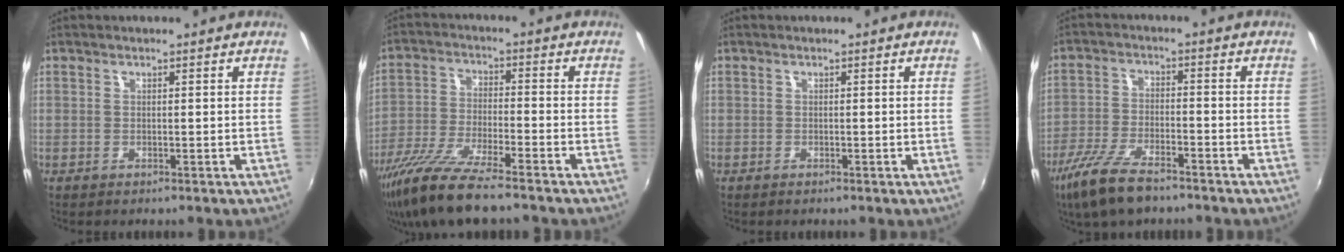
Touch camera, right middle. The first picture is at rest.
{"total": 13.4, "force": [-10.6, 1.4, 8.1], "torque": [-0.174, -0.034, -0.201]}
{"total": 0.9, "force": [0.0, -0.5, 0.7], "torque": [-0.004, -0.008, 0.001]}
{"total": 11.0, "force": [-8.0, 3.5, 6.7], "torque": [-0.155, -0.024, -0.153]}